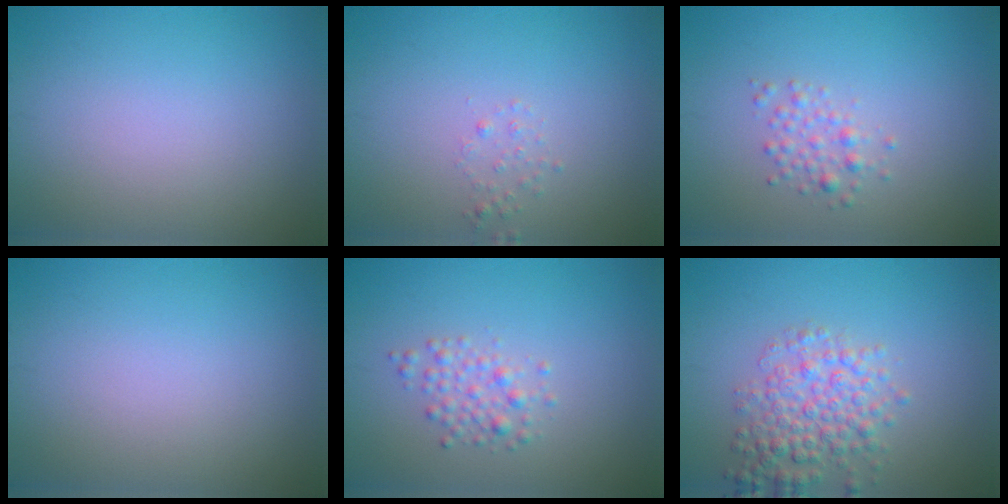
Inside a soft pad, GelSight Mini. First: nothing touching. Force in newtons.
{"total": 0.8, "press": 0.8, "slide": 0.1}
{"total": 1.7, "press": 1.7, "slide": 0.0}
{"total": 0.0}
{"total": 1.9, "press": 1.9, "slide": 0.1}
{"total": 4.4, "press": 4.4, "slide": 0.1}